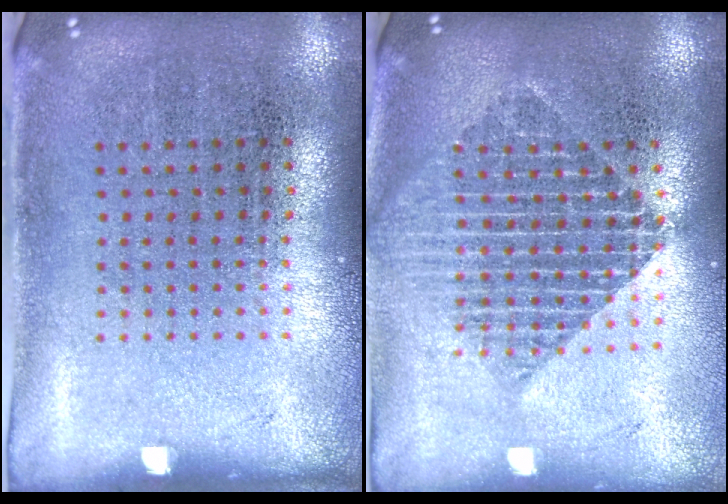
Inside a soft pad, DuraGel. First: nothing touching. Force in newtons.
{"total": 1.8, "press": 1.6, "slide": 1.0}